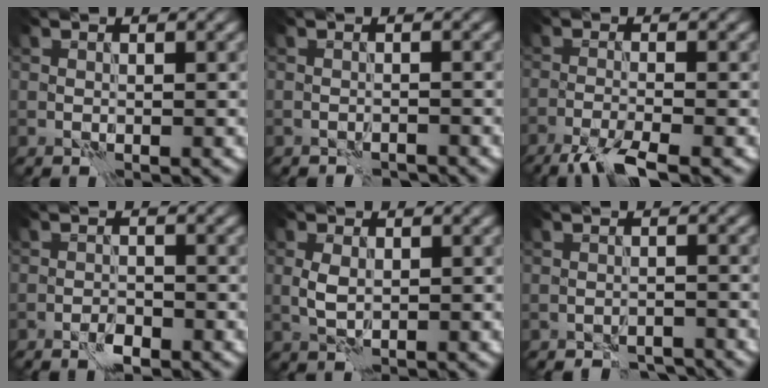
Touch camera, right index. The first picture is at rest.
{"total": 1.3, "force": [-1.2, 0.4, 0.2], "torque": [-0.001, 0.000, -0.021]}
{"total": 4.3, "force": [-3.2, 0.6, 2.9], "torque": [-0.052, -0.003, -0.067]}
{"total": 1.7, "force": [-1.1, 0.7, 1.1], "torque": [-0.016, 0.002, -0.022]}
{"total": 1.9, "force": [0.1, 1.2, 1.6], "torque": [-0.037, 0.002, 0.002]}
{"total": 2.5, "force": [-2.4, 0.8, 0.5], "torque": [-0.004, 0.001, -0.038]}